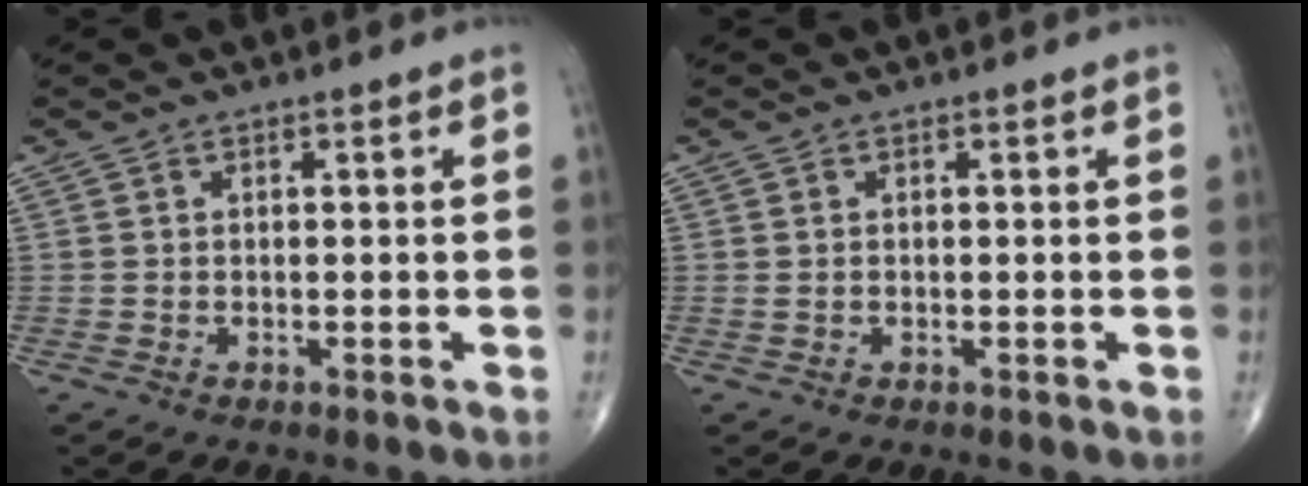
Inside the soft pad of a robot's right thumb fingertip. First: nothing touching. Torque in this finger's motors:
{"motor_torque": [-0.13, -0.02, 0.06, 0.08, -0.03]}